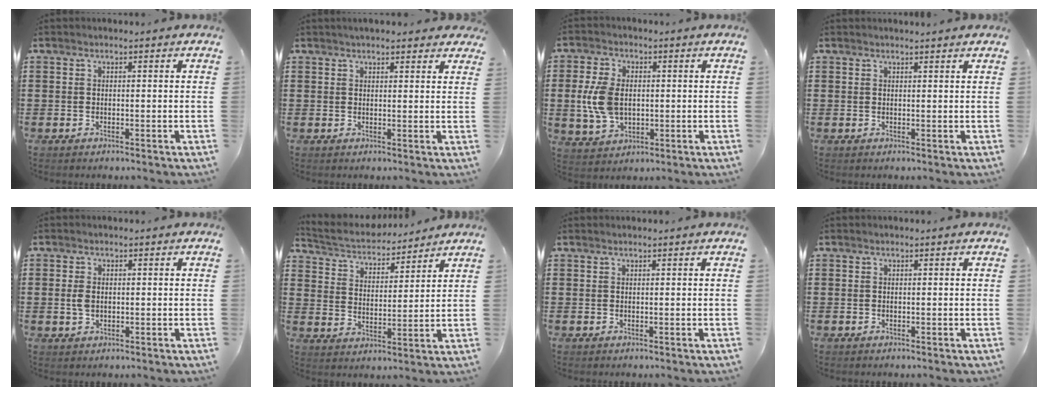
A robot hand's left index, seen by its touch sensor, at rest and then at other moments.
{"total": 2.2, "force": [2.1, 0.5, 0.6], "torque": [-0.017, 0.005, 0.039]}
{"total": 7.8, "force": [0.1, 5.1, 5.8], "torque": [-0.156, 0.003, -0.007]}
{"total": 1.0, "force": [1.0, -0.1, 0.2], "torque": [-0.004, -0.002, 0.019]}
{"total": 2.4, "force": [0.1, 1.5, 1.8], "torque": [-0.047, 0.001, -0.002]}
{"total": 4.2, "force": [4.1, 0.7, 0.3], "torque": [-0.033, -0.029, 0.067]}
{"total": 0.0}
{"total": 0.0}